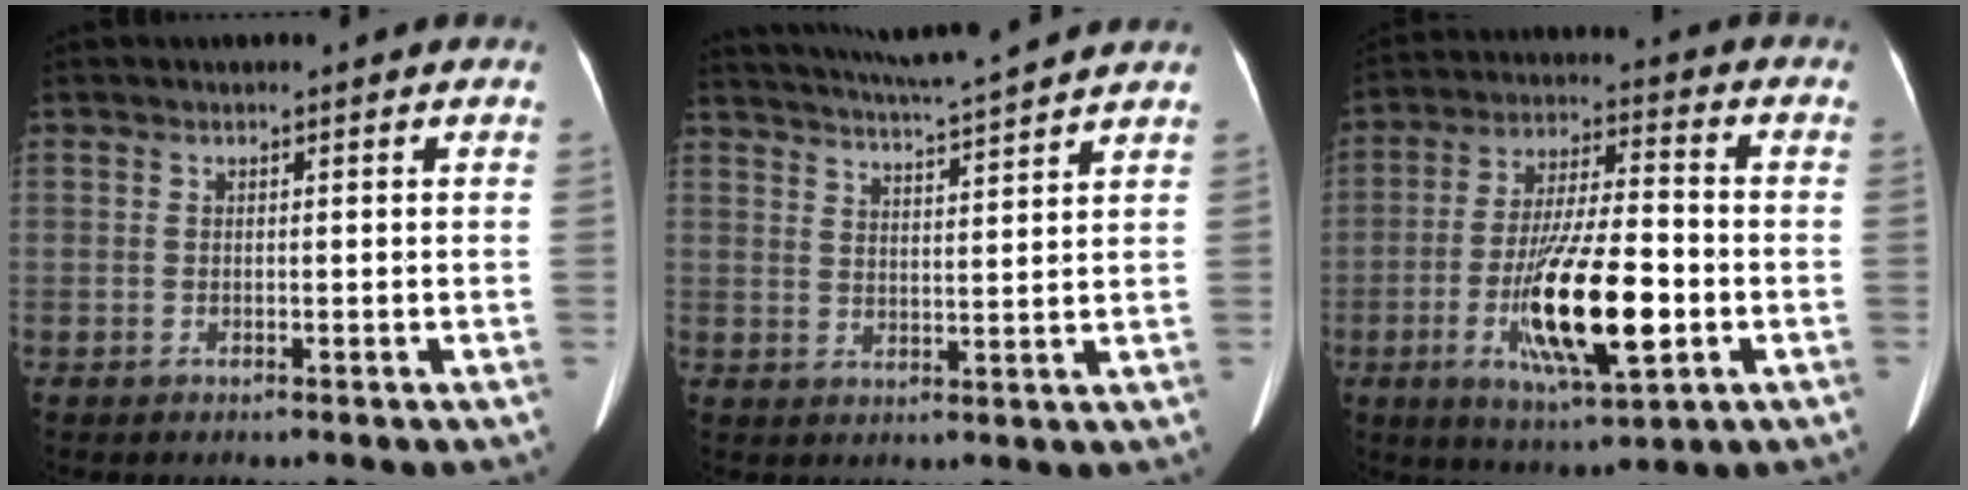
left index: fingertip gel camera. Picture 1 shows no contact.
{"total": 11.9, "force": [11.0, -1.2, 4.2], "torque": [-0.084, 0.007, 0.160]}
{"total": 16.1, "force": [-4.5, 3.3, 15.1], "torque": [-0.281, -0.014, -0.073]}